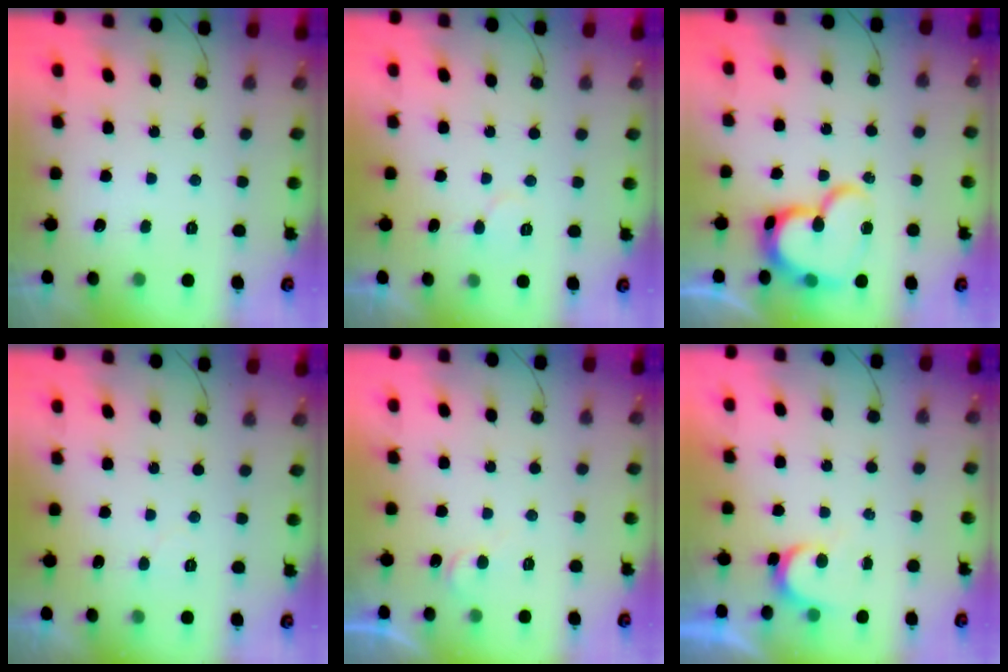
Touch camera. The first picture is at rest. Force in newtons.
{"total": 3.8, "press": 3.8, "slide": 0.3}
{"total": 16.8, "press": 16.7, "slide": 1.9}
{"total": 3.3, "press": 3.3, "slide": 0.2}
{"total": 4.4, "press": 4.4, "slide": 0.4}
{"total": 4.8, "press": 4.8, "slide": 0.6}